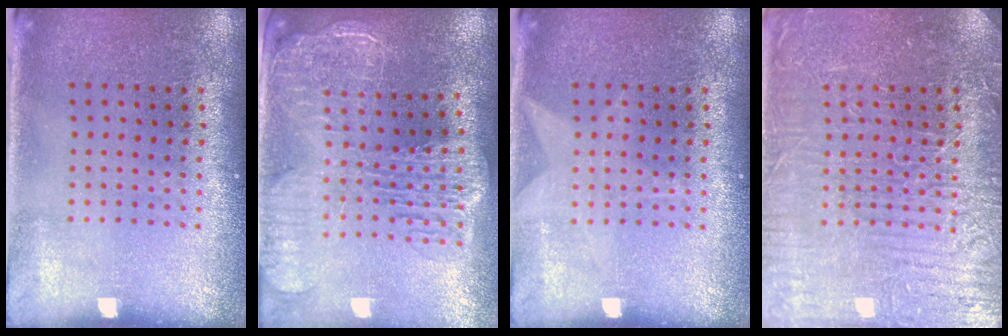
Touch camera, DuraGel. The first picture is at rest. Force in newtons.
{"total": 2.9, "press": 2.4, "slide": 1.7}
{"total": 1.0, "press": 1.0, "slide": 0.1}
{"total": 6.8, "press": 6.8, "slide": 0.9}